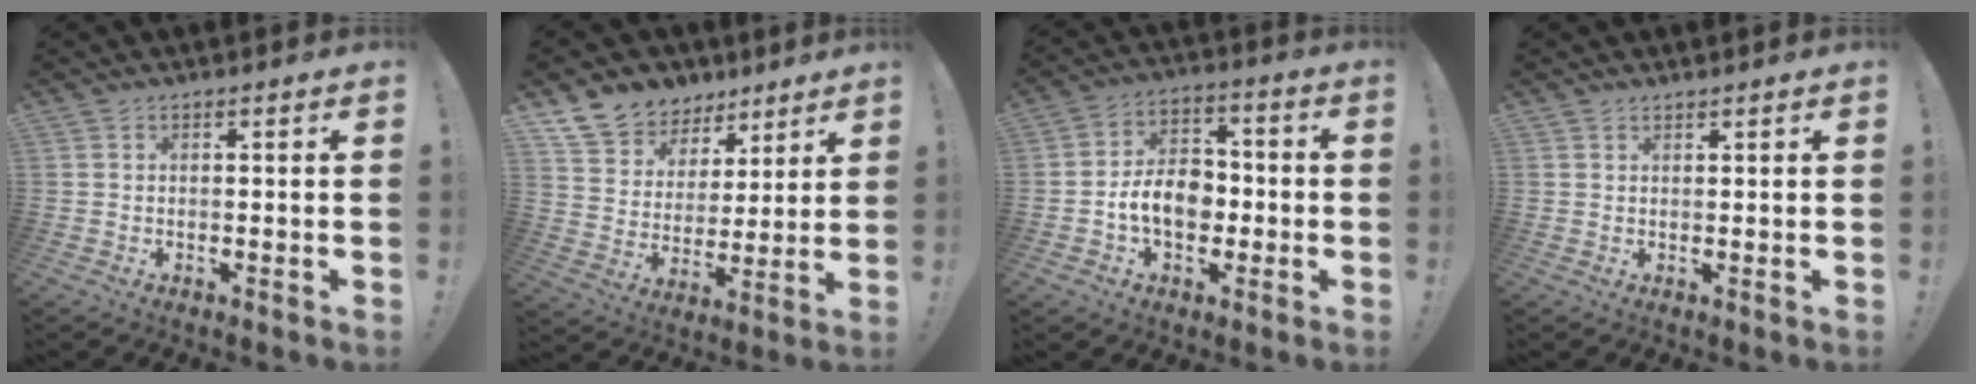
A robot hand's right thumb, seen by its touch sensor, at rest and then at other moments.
{"total": 11.8, "force": [8.6, 7.7, 2.2], "torque": [-0.042, -0.062, 0.166]}
{"total": 11.7, "force": [-2.3, 8.5, 7.7], "torque": [-0.137, 0.019, -0.040]}
{"total": 1.1, "force": [1.1, 0.2, -0.1], "torque": [0.011, -0.005, 0.020]}